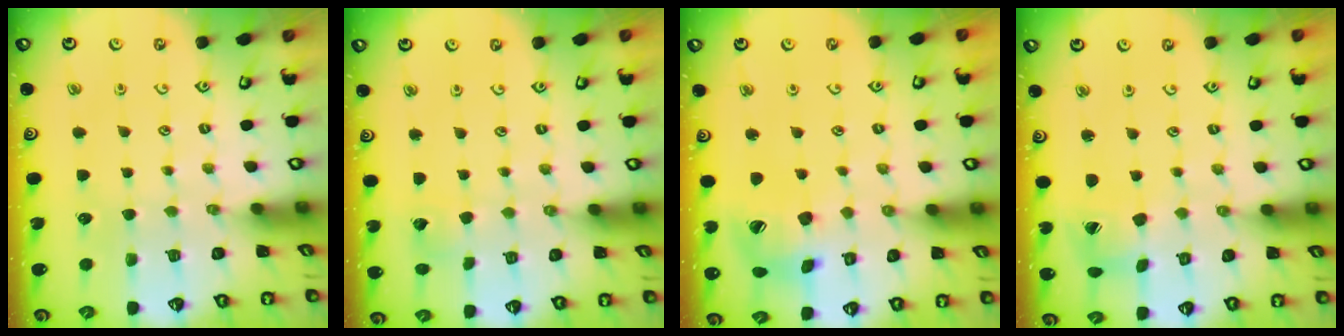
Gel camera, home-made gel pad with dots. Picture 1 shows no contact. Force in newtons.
{"total": 3.3, "press": 3.3, "slide": 0.3}
{"total": 14.3, "press": 14.2, "slide": 2.0}
{"total": 6.1, "press": 6.1, "slide": 0.5}